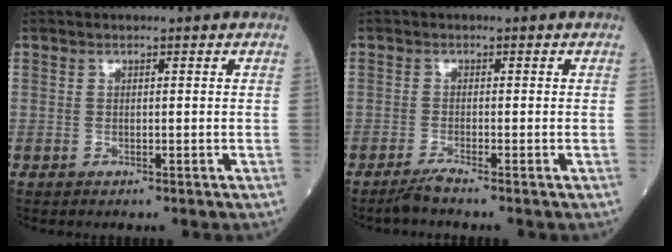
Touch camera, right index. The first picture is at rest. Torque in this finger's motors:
{"motor_torque": [-0.28, 0.00, 0.09, 0.02]}